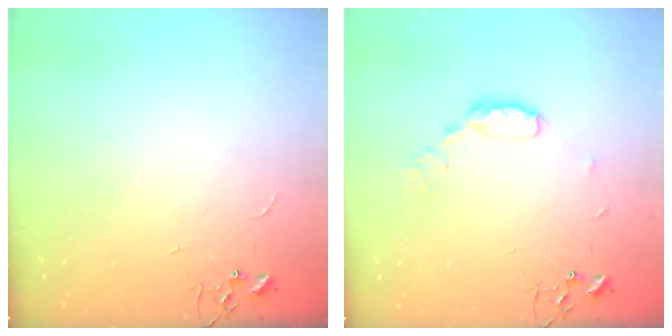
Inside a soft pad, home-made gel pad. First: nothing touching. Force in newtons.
{"total": 7.3, "press": 7.3, "slide": 0.4}